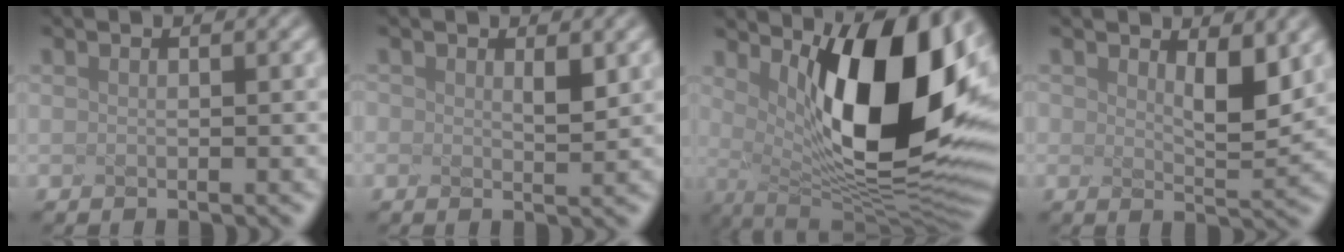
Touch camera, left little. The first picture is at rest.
{"total": 0.9, "force": [-0.3, -0.7, -0.3], "torque": [-0.017, -0.004, 0.021]}
{"total": 12.8, "force": [3.0, 4.3, 11.6], "torque": [-0.173, -0.017, 0.079]}
{"total": 1.3, "force": [0.7, -0.1, 1.1], "torque": [-0.041, -0.011, 0.039]}